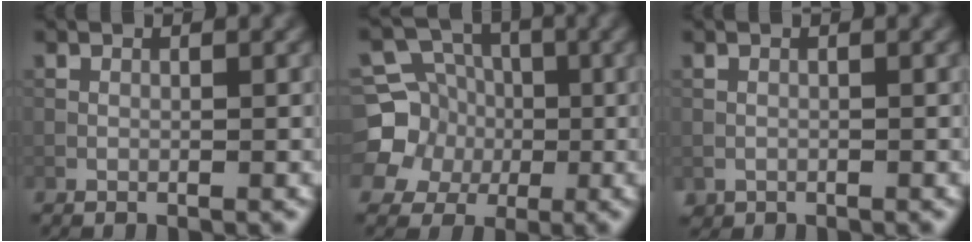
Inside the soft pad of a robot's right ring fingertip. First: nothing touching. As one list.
[{"total": 9.0, "force": [-0.6, 8.6, 2.5], "torque": [-0.077, 0.025, -0.039]}, {"total": 0.6, "force": [-0.4, 0.5, 0.0], "torque": [0.004, -0.006, -0.007]}]